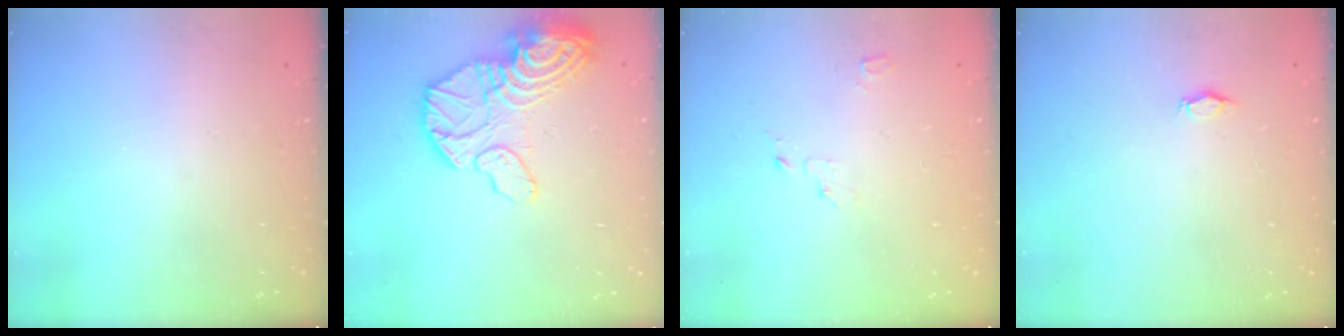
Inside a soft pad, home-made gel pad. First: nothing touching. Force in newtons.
{"total": 20.9, "press": 20.8, "slide": 2.2}
{"total": 2.4, "press": 2.4, "slide": 0.3}
{"total": 2.9, "press": 2.9, "slide": 0.5}